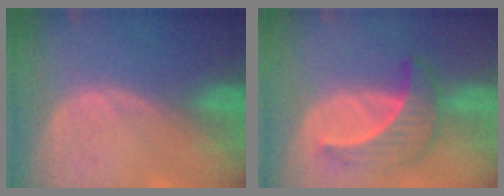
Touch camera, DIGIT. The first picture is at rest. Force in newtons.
{"total": 7.0, "press": 6.2, "slide": 3.1}